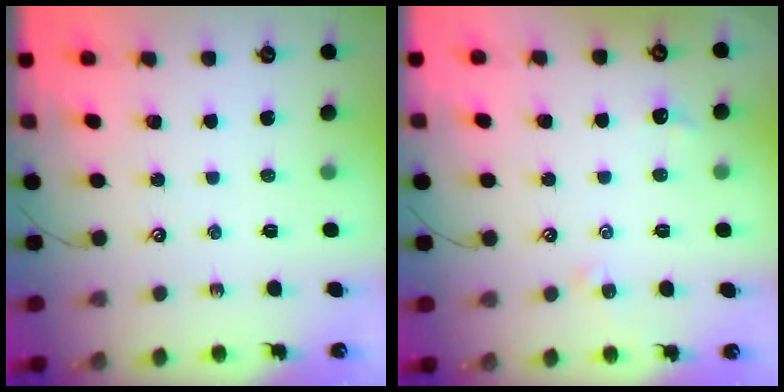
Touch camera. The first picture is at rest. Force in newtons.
{"total": 1.1, "press": 1.0, "slide": 0.5}